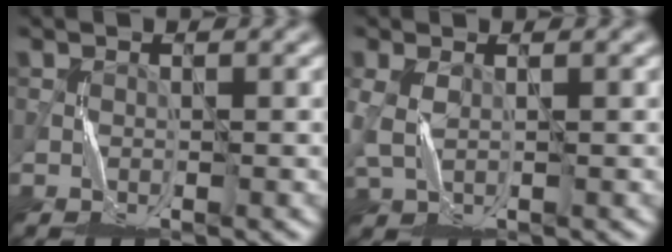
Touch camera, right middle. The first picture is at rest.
{"total": 1.9, "force": [0.3, 0.8, 1.7], "torque": [-0.057, 0.002, 0.008]}